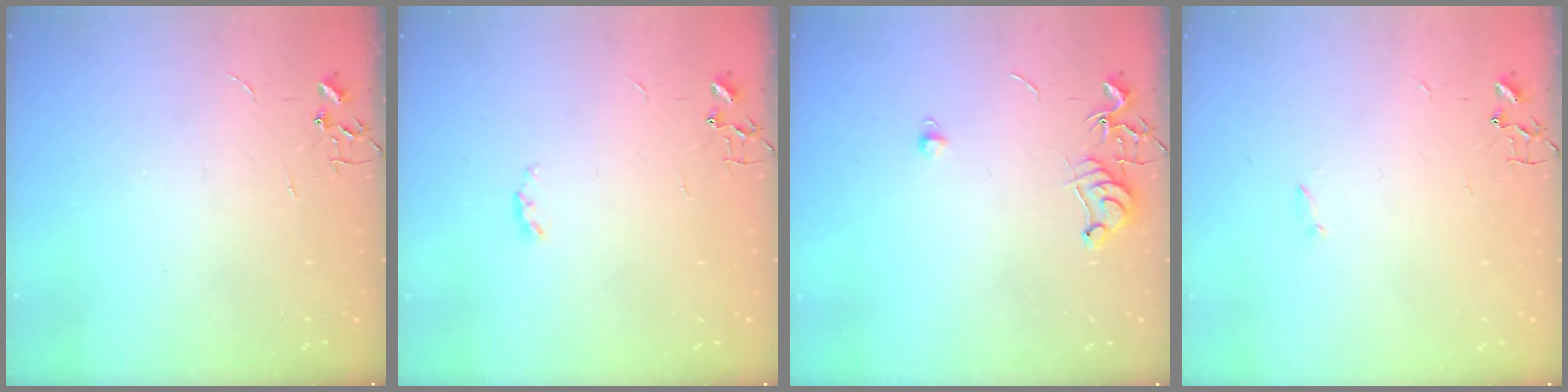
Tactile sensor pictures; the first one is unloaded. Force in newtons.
{"total": 2.9, "press": 2.9, "slide": 0.5}
{"total": 7.0, "press": 6.9, "slide": 0.7}
{"total": 1.3, "press": 1.3, "slide": 0.3}